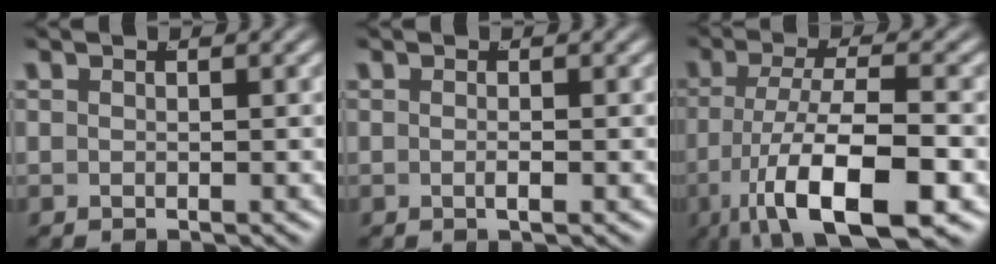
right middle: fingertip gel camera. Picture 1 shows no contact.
{"total": 0.5, "force": [0.1, 0.3, 0.5], "torque": [-0.010, 0.007, -0.002]}
{"total": 9.1, "force": [-4.1, 3.2, 7.4], "torque": [-0.136, -0.023, -0.044]}